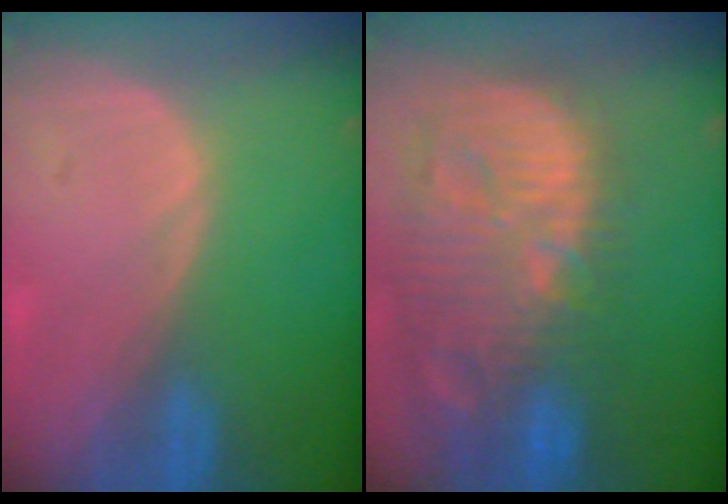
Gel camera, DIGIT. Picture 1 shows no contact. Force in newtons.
{"total": 14.5, "press": 12.6, "slide": 7.2}